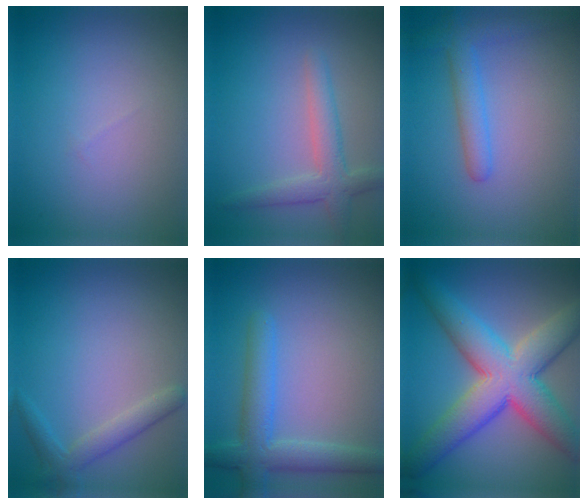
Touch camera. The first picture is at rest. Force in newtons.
{"total": 3.3, "press": 3.3, "slide": 0.2}
{"total": 2.9, "press": 2.9, "slide": 0.2}
{"total": 2.3, "press": 2.3, "slide": 0.1}
{"total": 4.5, "press": 4.5, "slide": 0.4}
{"total": 10.5, "press": 10.5, "slide": 0.4}